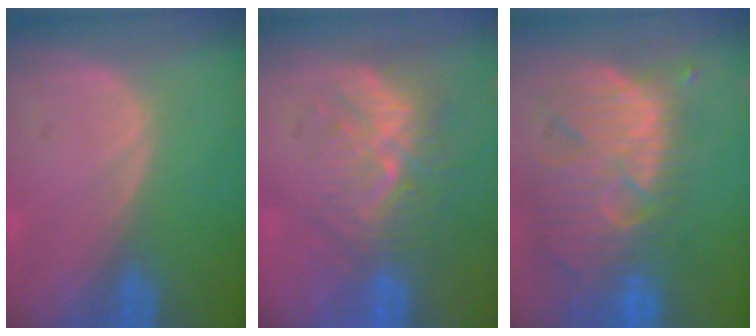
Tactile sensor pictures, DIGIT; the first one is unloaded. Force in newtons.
{"total": 8.8, "press": 8.1, "slide": 3.5}
{"total": 13.4, "press": 11.5, "slide": 6.9}